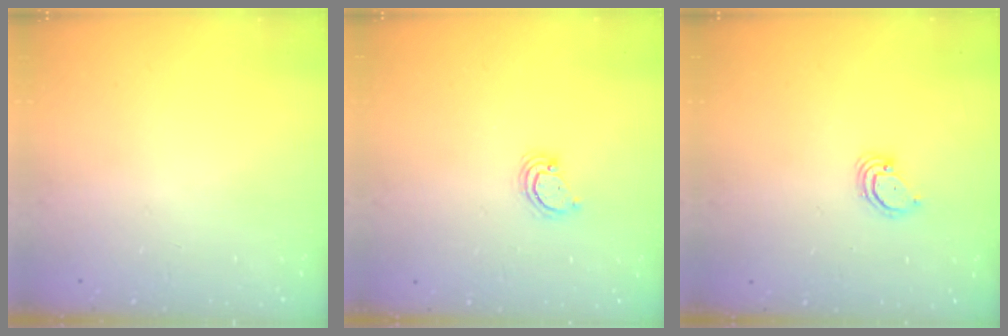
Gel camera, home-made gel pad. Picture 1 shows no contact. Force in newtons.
{"total": 2.6, "press": 2.6, "slide": 0.3}
{"total": 2.8, "press": 2.8, "slide": 0.3}